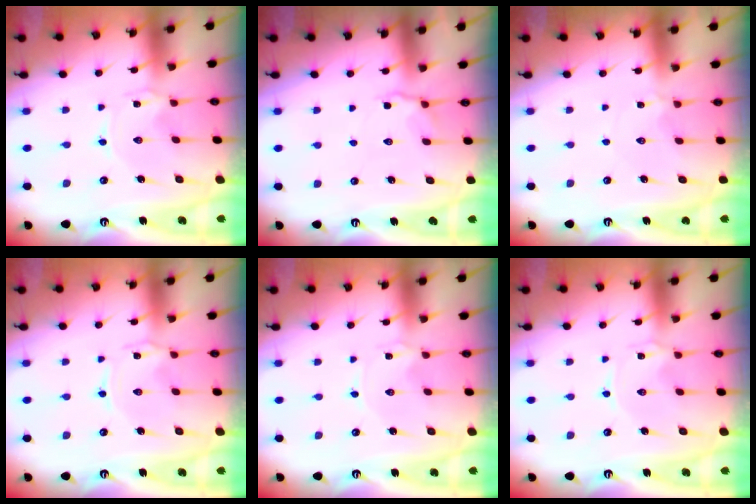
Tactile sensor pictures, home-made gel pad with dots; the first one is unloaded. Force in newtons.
{"total": 4.8, "press": 4.3, "slide": 2.1}
{"total": 2.7, "press": 2.6, "slide": 0.5}
{"total": 1.0, "press": 0.9, "slide": 0.2}
{"total": 0.0}
{"total": 0.0}